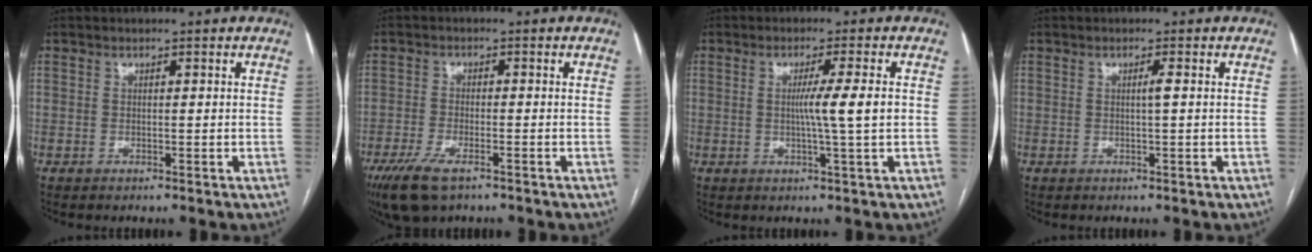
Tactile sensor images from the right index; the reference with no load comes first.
{"total": 6.9, "force": [-4.5, 2.2, 4.7], "torque": [-0.093, -0.014, -0.077]}
{"total": 5.1, "force": [0.0, -1.2, 5.0], "torque": [-0.084, -0.007, 0.000]}
{"total": 1.0, "force": [0.1, -0.3, 1.0], "torque": [-0.016, 0.001, 0.000]}